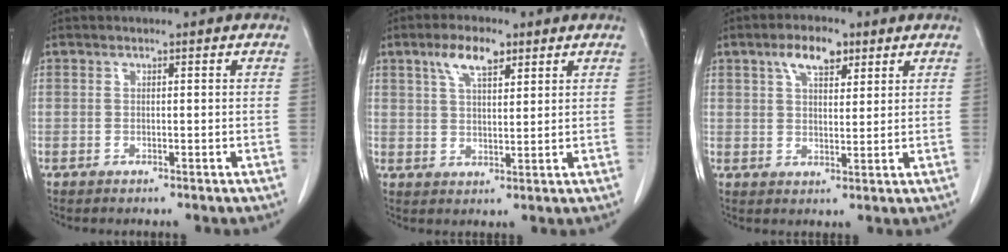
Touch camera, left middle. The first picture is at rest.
{"total": 6.0, "force": [3.5, 2.2, 4.3], "torque": [-0.088, 0.011, 0.065]}
{"total": 5.8, "force": [3.3, 2.5, 4.0], "torque": [-0.074, 0.011, 0.058]}